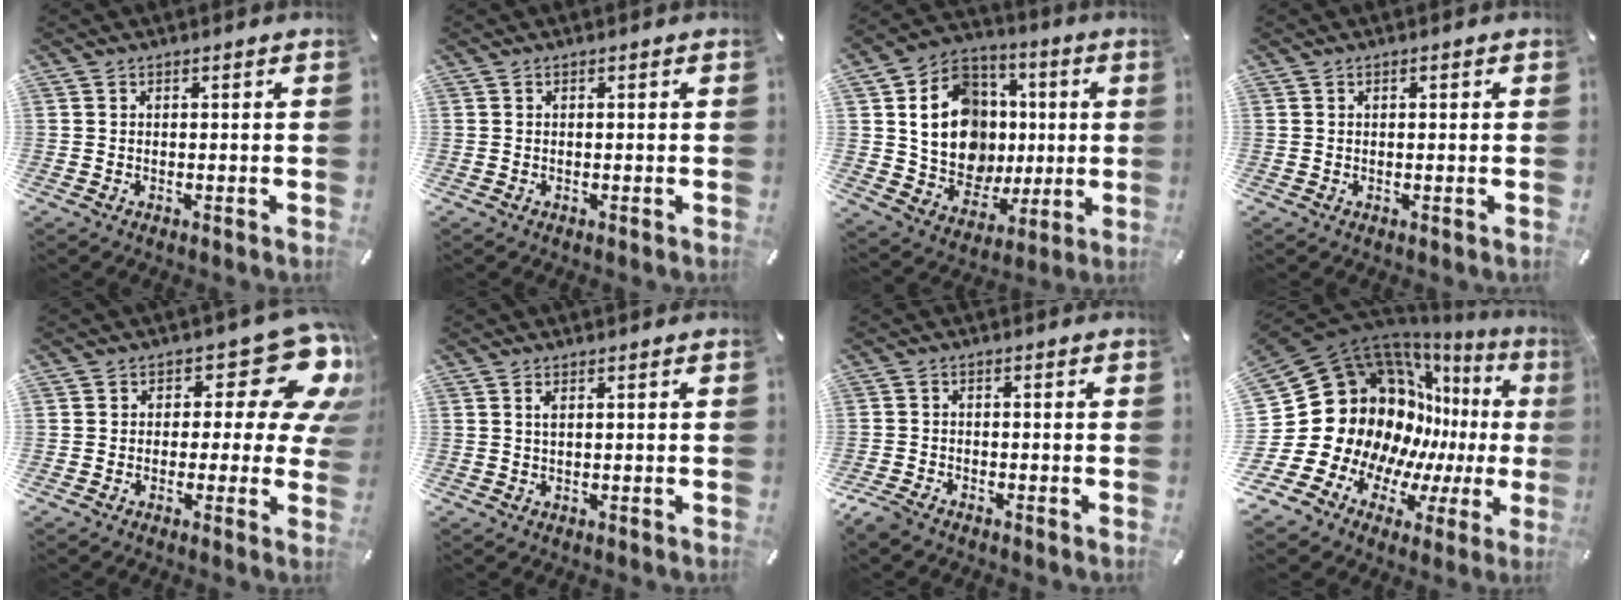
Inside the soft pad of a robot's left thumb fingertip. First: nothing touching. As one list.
[{"total": 0.0}, {"total": 18.1, "force": [1.3, 15.3, 9.7], "torque": [-0.179, 0.007, 0.036]}, {"total": 0.6, "force": [0.1, 0.3, 0.5], "torque": [-0.009, 0.003, 0.000]}, {"total": 15.1, "force": [5.6, 7.6, 11.8], "torque": [-0.148, -0.032, 0.088]}, {"total": 1.2, "force": [0.4, 0.2, 1.1], "torque": [-0.023, -0.001, 0.006]}, {"total": 3.0, "force": [-2.6, 1.0, 1.1], "torque": [-0.037, 0.007, -0.056]}, {"total": 23.7, "force": [2.4, 18.8, 14.2], "torque": [-0.232, -0.111, 0.109]}]